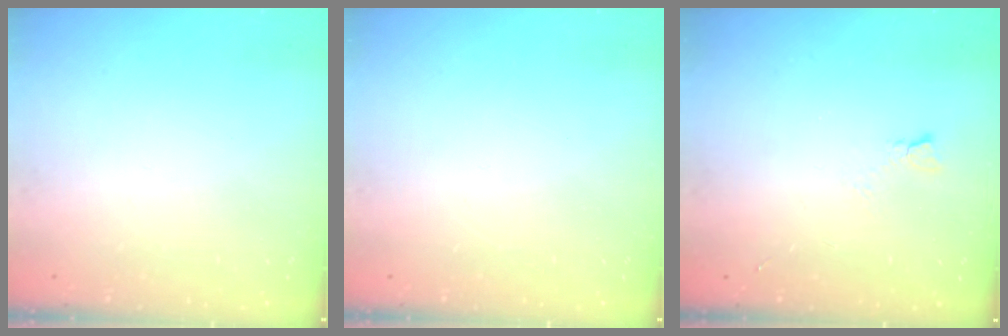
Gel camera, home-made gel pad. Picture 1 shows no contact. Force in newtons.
{"total": 0.0}
{"total": 3.1, "press": 3.1, "slide": 0.5}